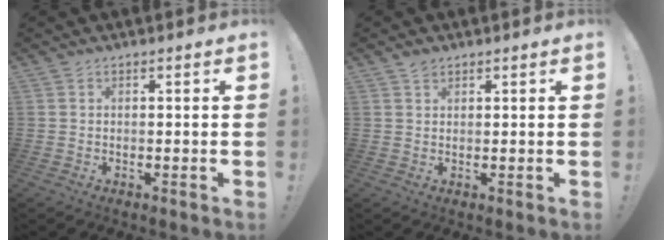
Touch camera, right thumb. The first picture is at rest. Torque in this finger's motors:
{"motor_torque": [0.09, 0.16, -0.01, 0.17, 0.00]}